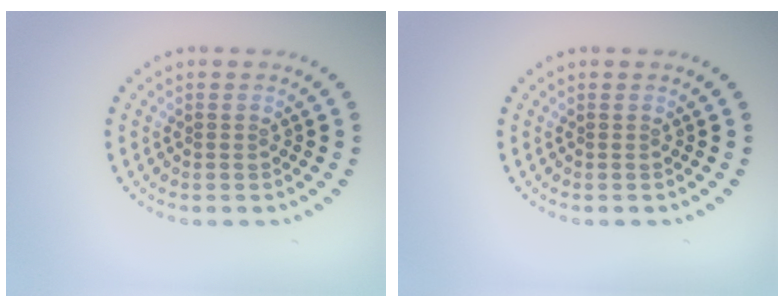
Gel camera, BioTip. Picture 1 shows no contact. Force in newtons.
{"total": 0.0}